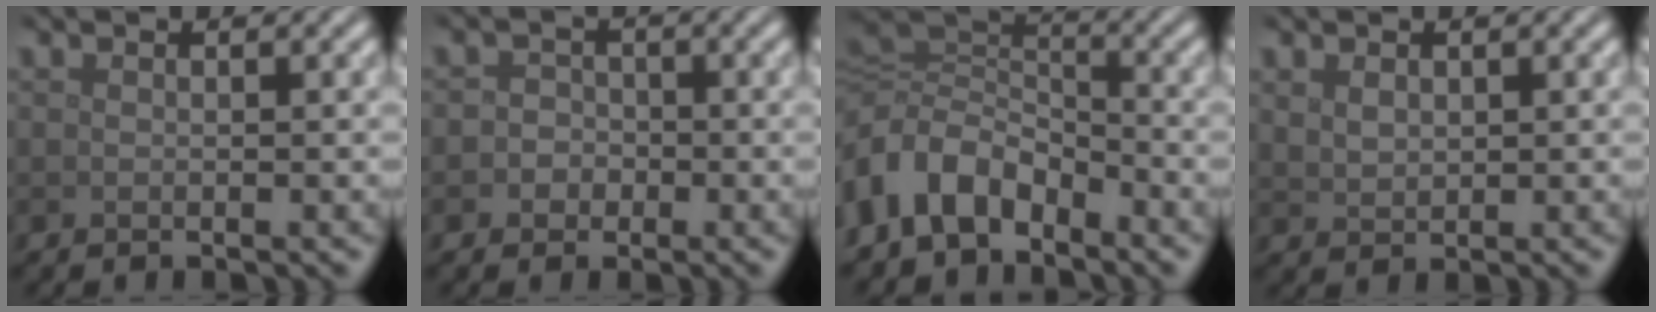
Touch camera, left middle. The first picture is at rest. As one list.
[{"total": 2.0, "force": [-0.4, 1.8, 0.6], "torque": [0.015, 0.004, -0.020]}, {"total": 7.7, "force": [-3.8, 5.1, 4.4], "torque": [-0.086, 0.006, -0.086]}, {"total": 1.6, "force": [0.7, 1.1, 0.9], "torque": [-0.021, -0.001, 0.019]}]